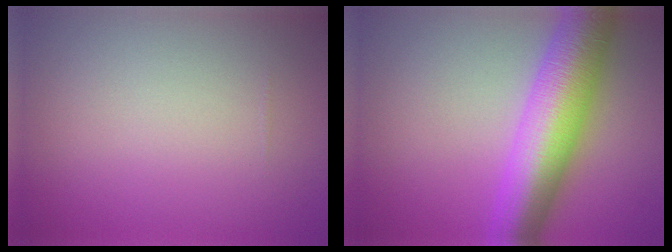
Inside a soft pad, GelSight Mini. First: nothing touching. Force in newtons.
{"total": 10.0, "press": 10.0, "slide": 0.2}